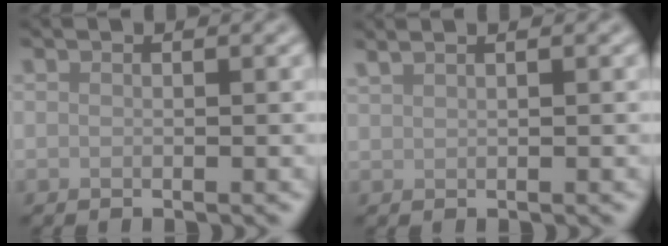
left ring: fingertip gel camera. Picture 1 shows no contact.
{"total": 1.4, "force": [1.2, 0.3, 0.5], "torque": [-0.009, 0.002, 0.021]}